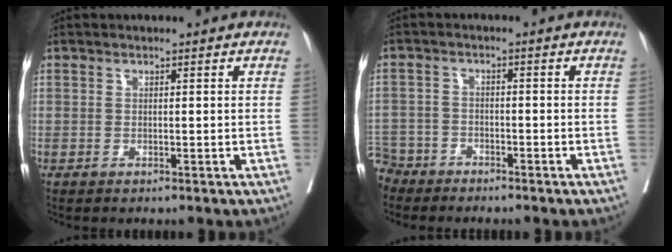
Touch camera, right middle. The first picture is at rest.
{"total": 6.2, "force": [-5.2, 3.2, -0.6], "torque": [0.009, -0.003, -0.104]}